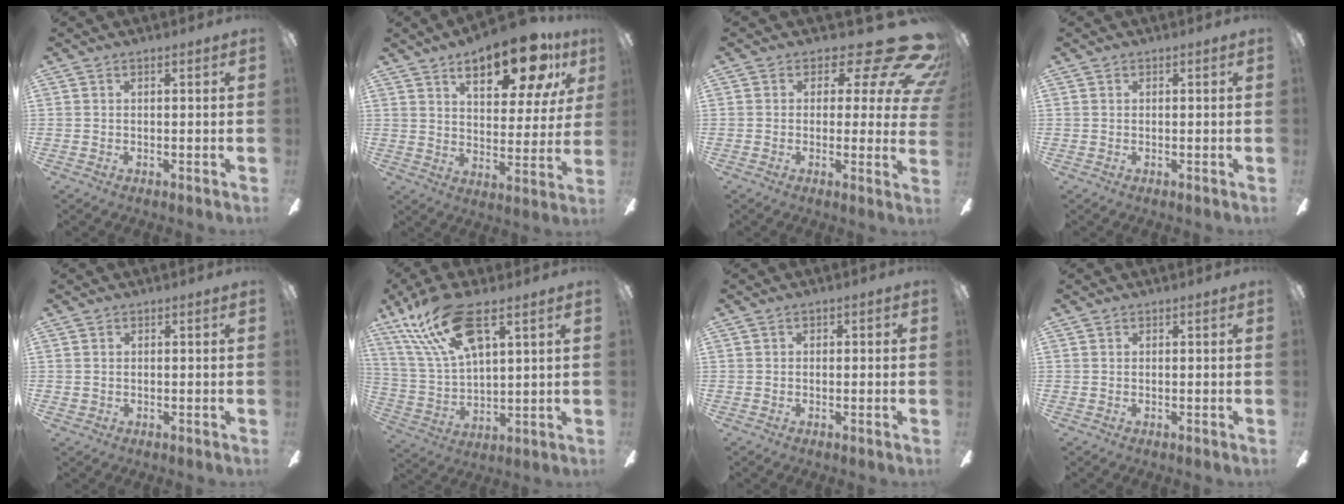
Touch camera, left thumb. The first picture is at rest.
{"total": 18.8, "force": [10.9, 7.7, 13.2], "torque": [-0.182, -0.046, 0.173]}
{"total": 14.4, "force": [8.7, 5.9, 9.8], "torque": [-0.133, -0.063, 0.147]}
{"total": 0.0}
{"total": 1.0, "force": [0.2, 1.0, 0.2], "torque": [-0.004, 0.004, 0.002]}
{"total": 18.1, "force": [10.4, 6.9, 13.1], "torque": [-0.261, -0.034, 0.179]}
{"total": 1.0, "force": [-0.4, 0.9, 0.4], "torque": [-0.007, 0.007, -0.009]}
{"total": 0.0}